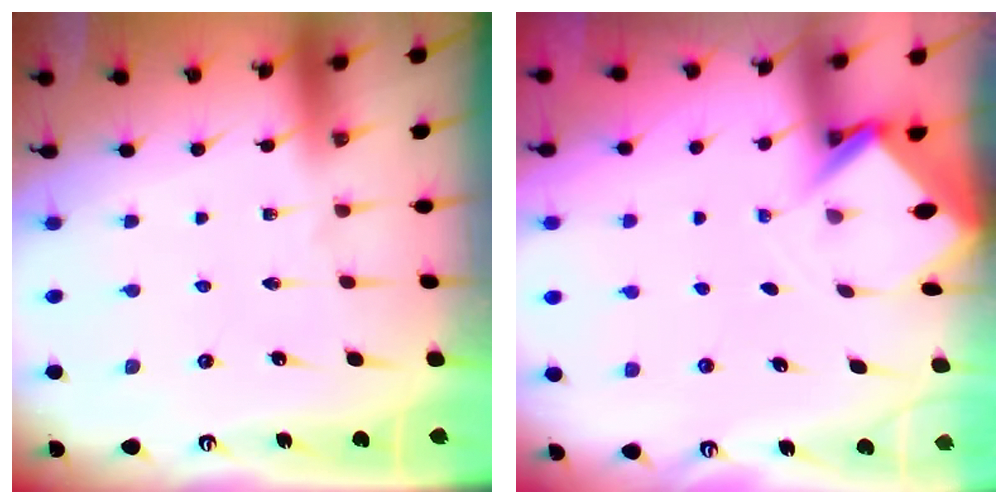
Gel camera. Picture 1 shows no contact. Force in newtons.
{"total": 3.5, "press": 3.5, "slide": 0.2}